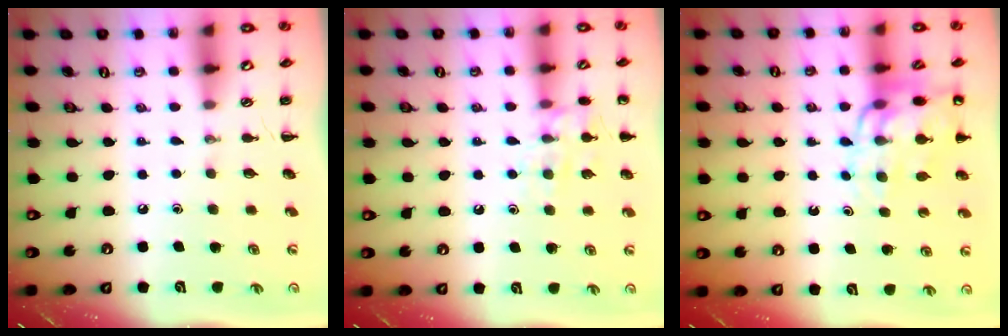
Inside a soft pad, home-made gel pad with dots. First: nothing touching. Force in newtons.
{"total": 10.3, "press": 10.2, "slide": 0.8}
{"total": 12.6, "press": 12.3, "slide": 2.7}